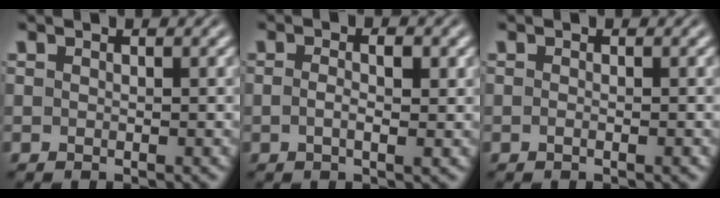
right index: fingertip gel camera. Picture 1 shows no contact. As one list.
[{"total": 2.0, "force": [-0.4, 0.0, 1.9], "torque": [-0.026, -0.007, -0.002]}, {"total": 0.6, "force": [-0.4, -0.3, 0.3], "torque": [-0.005, -0.002, -0.008]}]